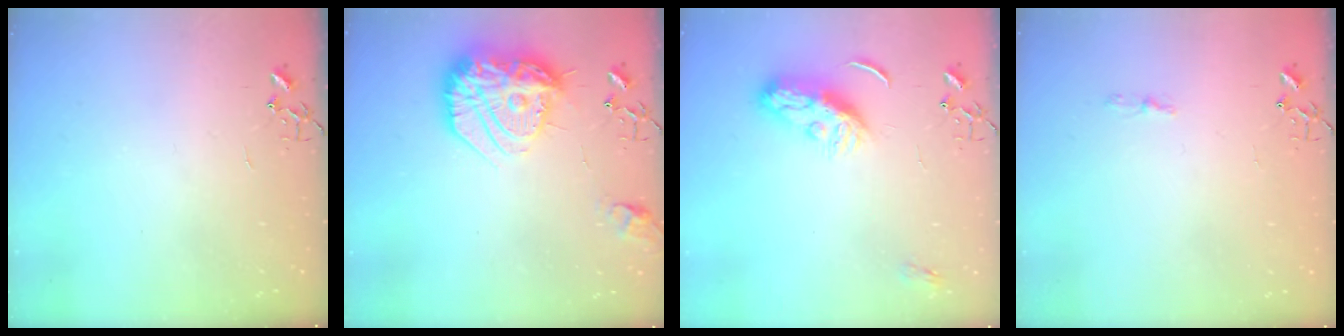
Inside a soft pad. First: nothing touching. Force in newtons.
{"total": 20.7, "press": 20.6, "slide": 1.5}
{"total": 8.8, "press": 8.8, "slide": 0.5}
{"total": 3.7, "press": 3.7, "slide": 0.5}